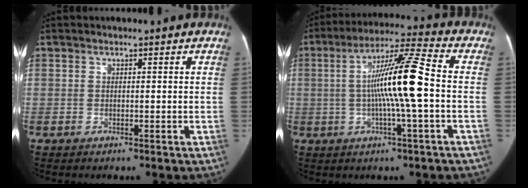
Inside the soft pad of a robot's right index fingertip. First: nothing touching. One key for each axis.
{"total": 12.4, "fx": -0.7, "fy": -0.3, "fz": 12.3, "tx": -0.225, "ty": 0.014, "tz": -0.020}